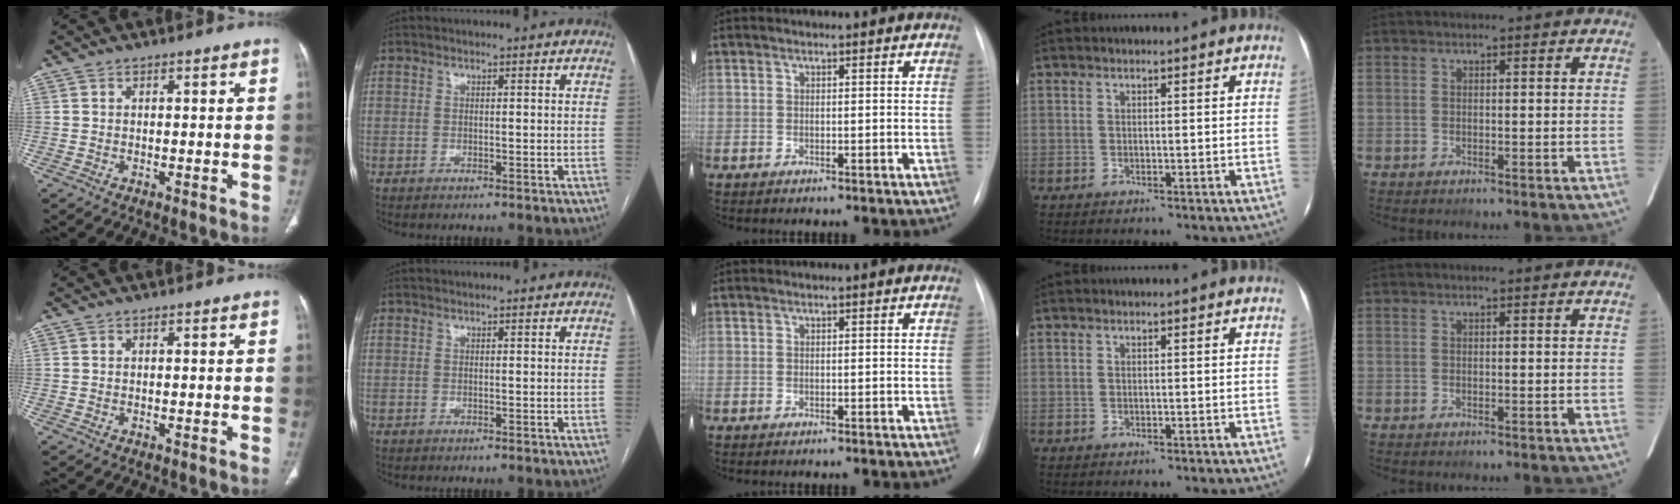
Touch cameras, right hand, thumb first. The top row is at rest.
{}